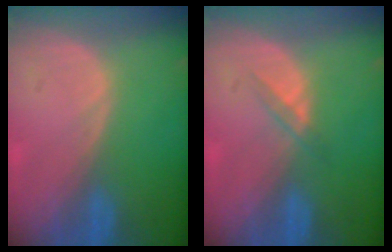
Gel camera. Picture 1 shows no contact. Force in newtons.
{"total": 1.9, "press": 1.7, "slide": 1.0}